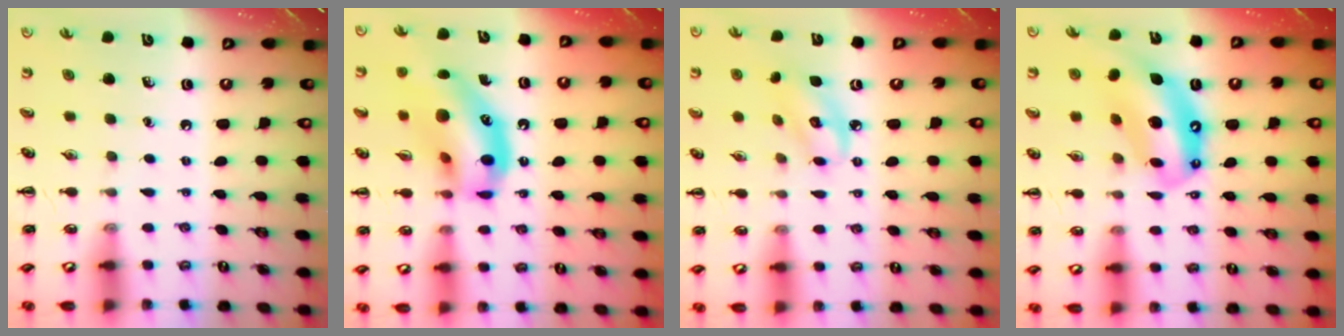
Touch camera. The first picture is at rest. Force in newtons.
{"total": 18.5, "press": 18.0, "slide": 4.5}
{"total": 6.7, "press": 6.7, "slide": 0.3}
{"total": 12.8, "press": 12.4, "slide": 3.2}